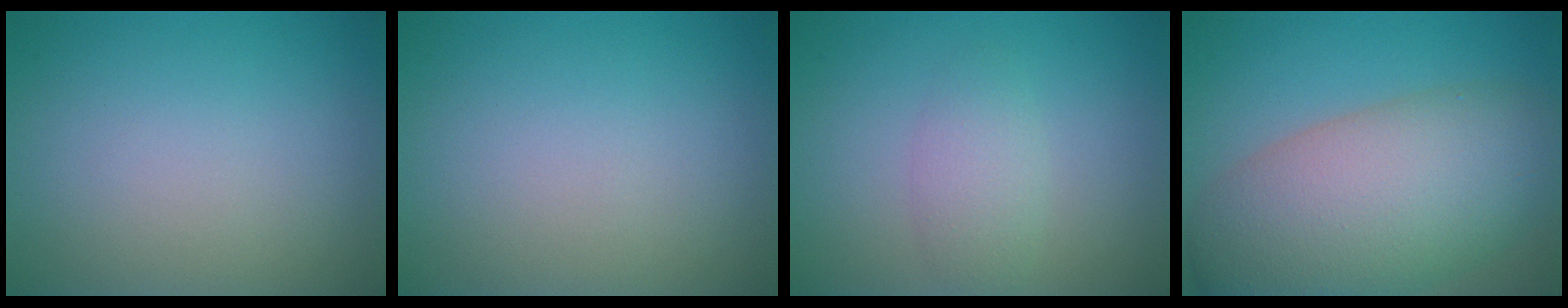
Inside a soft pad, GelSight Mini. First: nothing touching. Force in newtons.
{"total": 0.0}
{"total": 1.2, "press": 1.2, "slide": 0.2}
{"total": 10.9, "press": 10.9, "slide": 0.5}